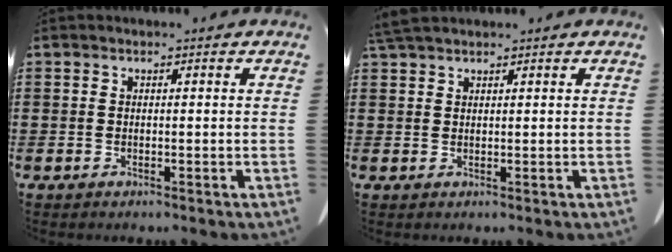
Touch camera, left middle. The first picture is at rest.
{"total": 2.4, "force": [2.0, 0.4, 1.2], "torque": [-0.029, 0.001, 0.041]}